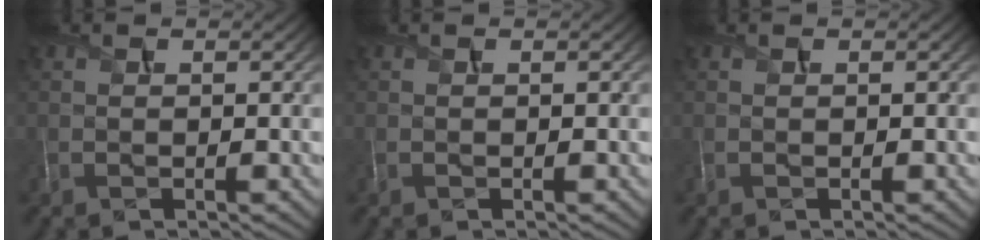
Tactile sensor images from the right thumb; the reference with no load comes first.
{"total": 0.0}
{"total": 0.0}